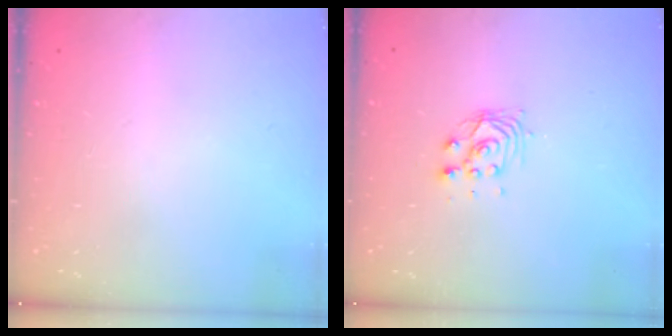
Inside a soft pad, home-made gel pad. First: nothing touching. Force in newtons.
{"total": 5.0, "press": 5.0, "slide": 0.2}